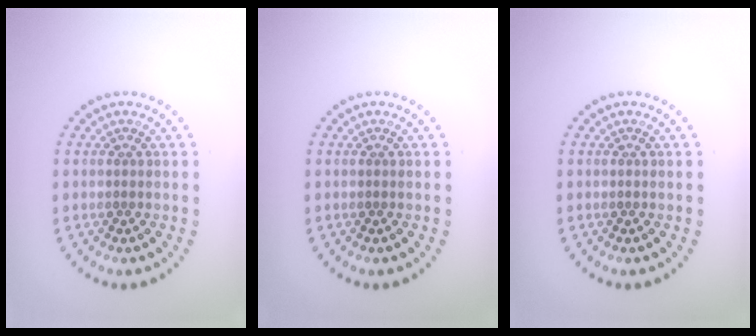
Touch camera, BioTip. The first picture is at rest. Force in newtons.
{"total": 0.0}
{"total": 0.0}